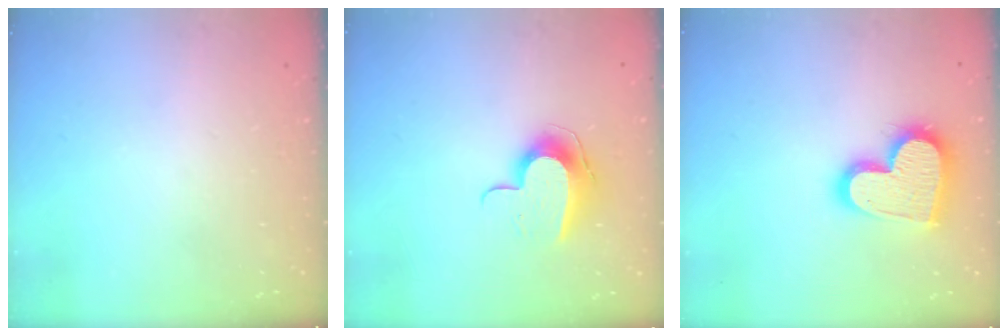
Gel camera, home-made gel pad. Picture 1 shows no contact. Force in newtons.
{"total": 9.8, "press": 9.8, "slide": 0.2}
{"total": 18.3, "press": 18.3, "slide": 1.3}